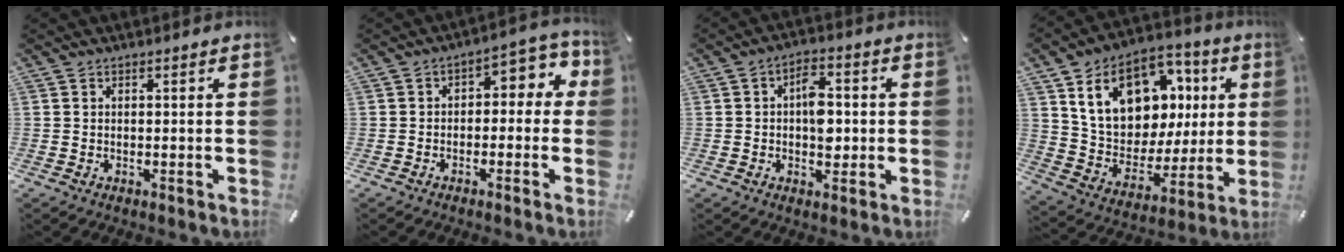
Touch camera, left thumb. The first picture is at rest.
{"total": 5.9, "force": [-0.4, 4.1, 4.2], "torque": [-0.055, 0.003, -0.015]}
{"total": 7.2, "force": [-0.1, 4.7, 5.5], "torque": [-0.061, -0.001, -0.008]}
{"total": 19.4, "force": [7.2, 14.2, 11.0], "torque": [-0.187, -0.027, 0.138]}